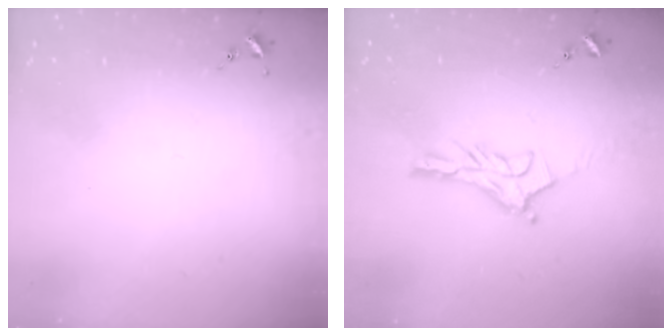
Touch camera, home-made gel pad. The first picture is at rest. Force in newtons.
{"total": 11.1, "press": 11.0, "slide": 0.8}